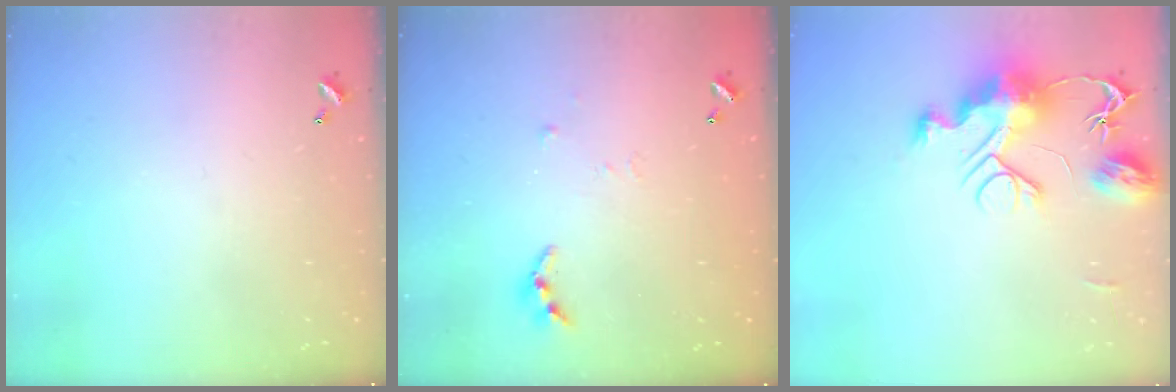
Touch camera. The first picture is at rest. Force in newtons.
{"total": 3.3, "press": 3.3, "slide": 0.4}
{"total": 13.2, "press": 13.2, "slide": 1.1}